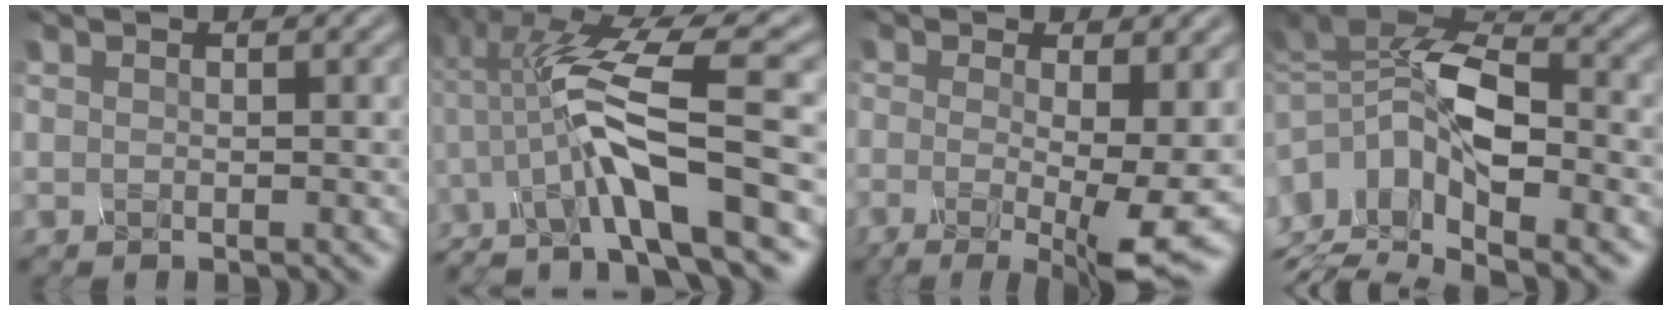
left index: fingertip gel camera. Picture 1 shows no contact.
{"total": 10.7, "force": [-3.7, 2.1, 9.8], "torque": [-0.206, 0.014, -0.046]}
{"total": 8.6, "force": [-1.4, 2.1, 8.2], "torque": [-0.126, -0.011, -0.002]}
{"total": 10.8, "force": [-4.2, 5.6, 8.3], "torque": [-0.193, 0.007, -0.061]}